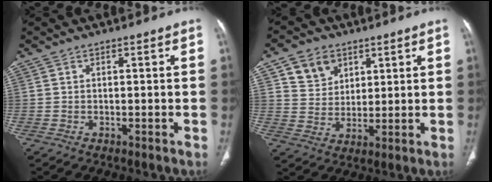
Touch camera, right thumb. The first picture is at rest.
{"total": 7.9, "force": [4.2, 6.2, 2.8], "torque": [-0.021, -0.021, 0.080]}